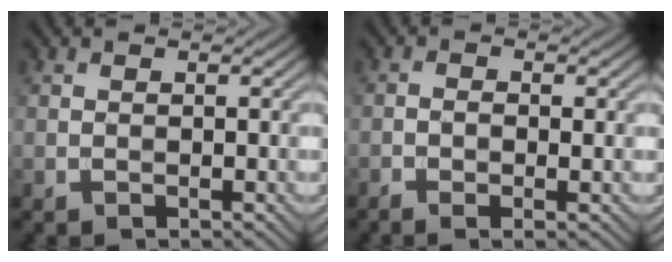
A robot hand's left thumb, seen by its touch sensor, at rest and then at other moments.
{"total": 2.5, "force": [-1.0, 0.6, 2.2], "torque": [-0.042, -0.002, -0.018]}